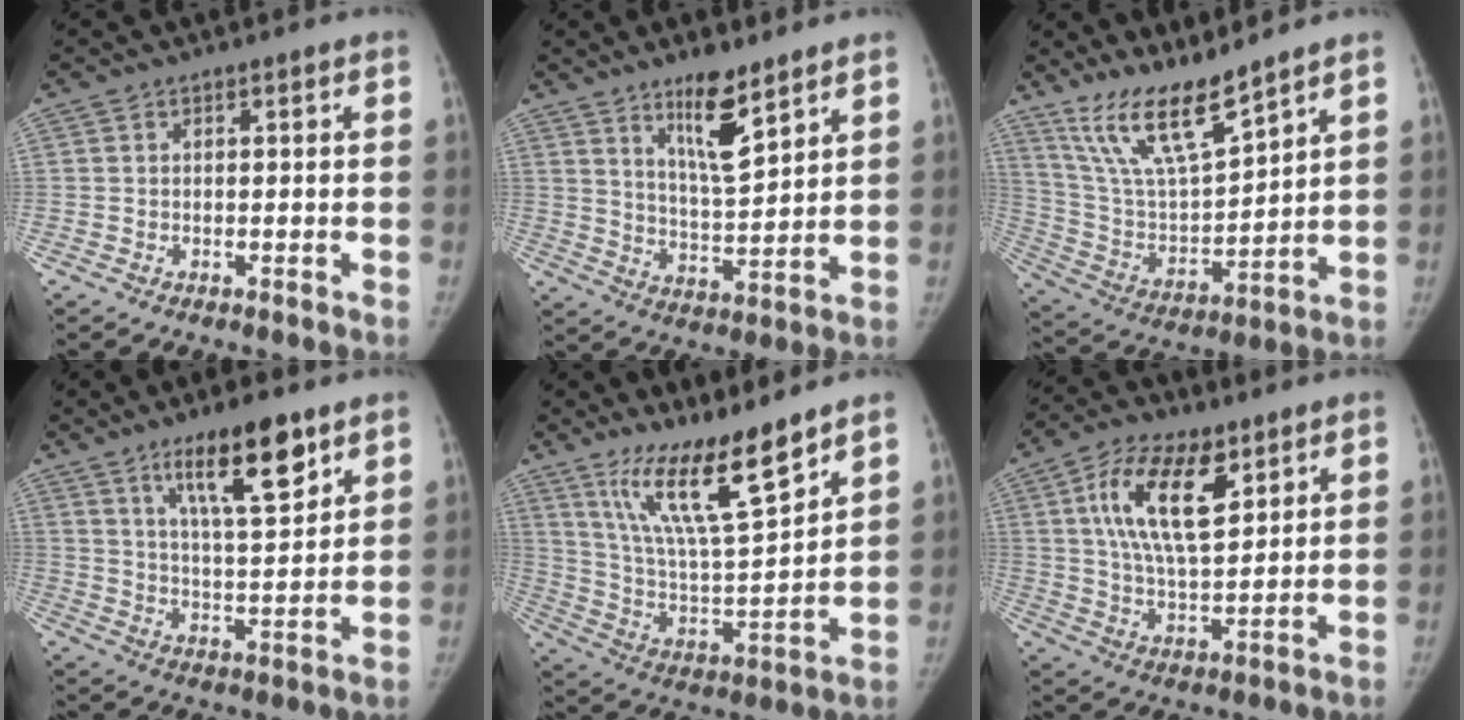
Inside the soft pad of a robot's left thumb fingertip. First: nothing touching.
{"total": 10.0, "force": [6.7, 2.4, 7.1], "torque": [-0.110, -0.054, 0.121]}
{"total": 14.6, "force": [11.4, 2.6, 8.8], "torque": [-0.149, -0.066, 0.231]}
{"total": 13.2, "force": [8.0, 3.3, 9.9], "torque": [-0.144, -0.045, 0.137]}
{"total": 16.2, "force": [11.6, 2.5, 11.0], "torque": [-0.179, -0.076, 0.222]}
{"total": 14.5, "force": [6.1, 6.5, 11.5], "torque": [-0.188, -0.022, 0.112]}